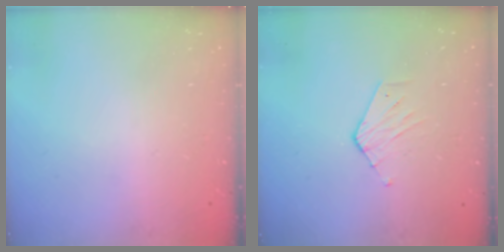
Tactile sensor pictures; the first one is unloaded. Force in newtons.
{"total": 3.2, "press": 3.1, "slide": 0.2}